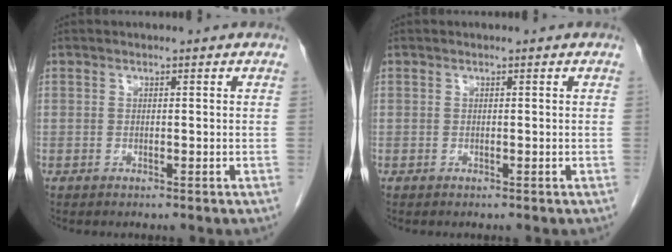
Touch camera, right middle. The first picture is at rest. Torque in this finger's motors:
{"motor_torque": [0.00, 0.00, 0.00, 0.00]}